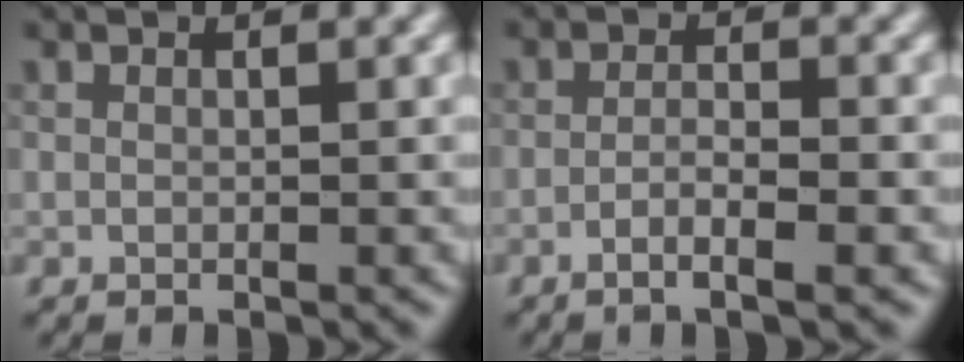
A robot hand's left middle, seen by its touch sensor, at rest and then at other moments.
{"total": 2.1, "force": [-1.6, -0.1, 1.3], "torque": [-0.026, 0.001, -0.022]}